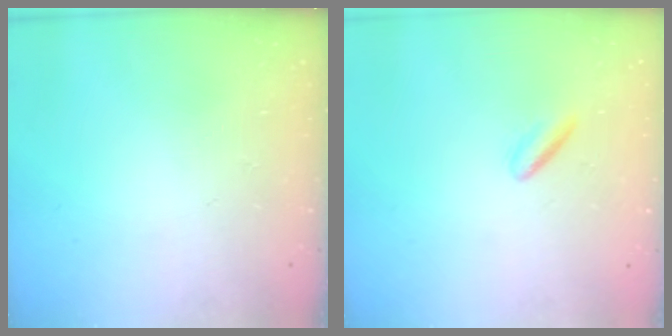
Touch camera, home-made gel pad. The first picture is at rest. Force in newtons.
{"total": 1.8, "press": 1.6, "slide": 0.8}